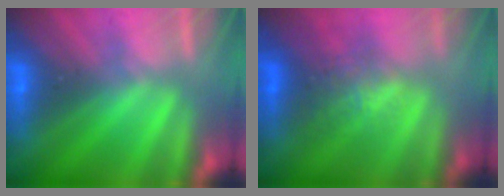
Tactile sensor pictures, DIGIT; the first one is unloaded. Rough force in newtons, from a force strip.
{"total": 2.7}